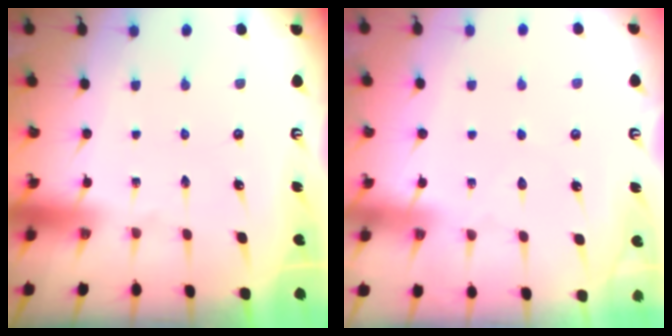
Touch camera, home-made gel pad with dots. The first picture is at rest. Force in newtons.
{"total": 4.5, "press": 4.5, "slide": 0.5}